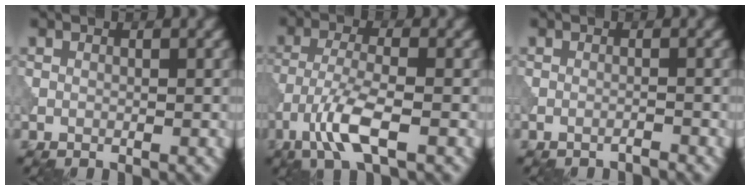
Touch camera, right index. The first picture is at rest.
{"total": 5.0, "force": [-2.6, 1.1, 4.1], "torque": [-0.087, 0.002, -0.056]}
{"total": 1.4, "force": [-1.3, 0.0, 0.5], "torque": [-0.004, -0.002, -0.030]}